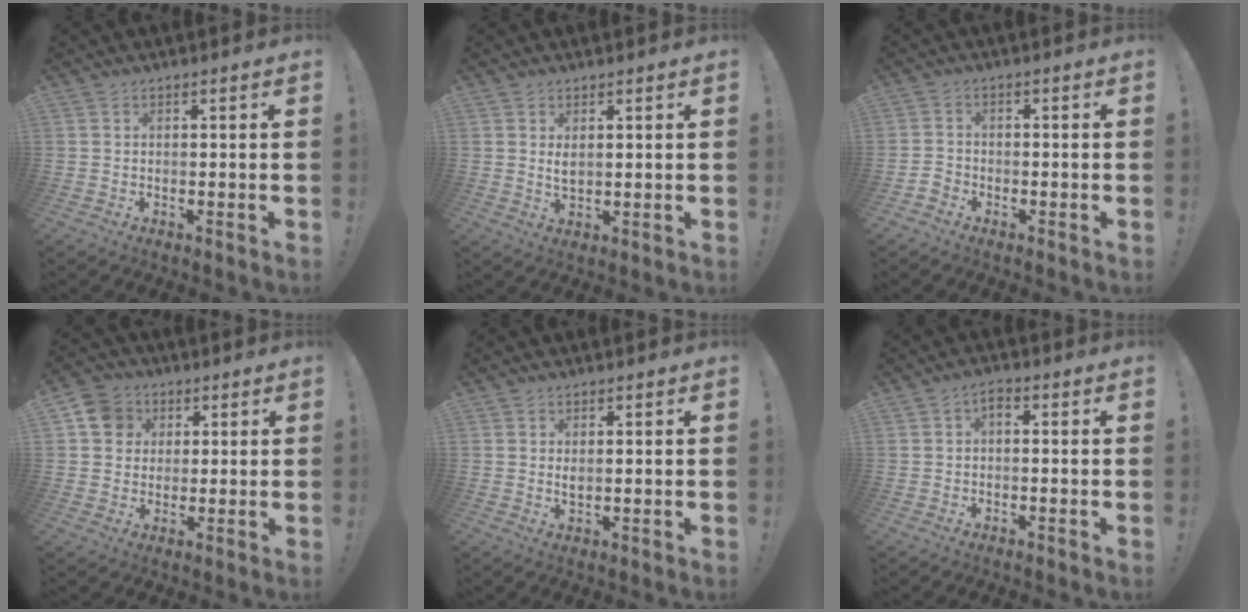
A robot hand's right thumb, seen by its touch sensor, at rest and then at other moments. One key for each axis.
{"total": 2.5, "fx": 1.0, "fy": 1.2, "fz": 2.0, "tx": -0.024, "ty": -0.008, "tz": 0.015}
{"total": 3.4, "fx": -2.5, "fy": 2.1, "fz": 1.0, "tx": -0.031, "ty": 0.008, "tz": -0.048}
{"total": 9.0, "fx": 2.6, "fy": 8.1, "fz": 2.8, "tx": -0.034, "ty": -0.005, "tz": 0.053}
{"total": 1.5, "fx": 0.6, "fy": 0.6, "fz": 1.2, "tx": -0.016, "ty": -0.003, "tz": 0.009}
{"total": 2.1, "fx": -0.5, "fy": 0.9, "fz": 1.9, "tx": -0.041, "ty": 0.008, "tz": -0.009}